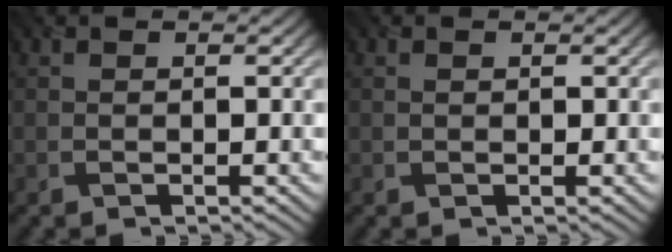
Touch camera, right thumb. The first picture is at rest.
{"total": 0.6, "force": [0.2, 0.4, 0.4], "torque": [-0.008, 0.000, 0.004]}